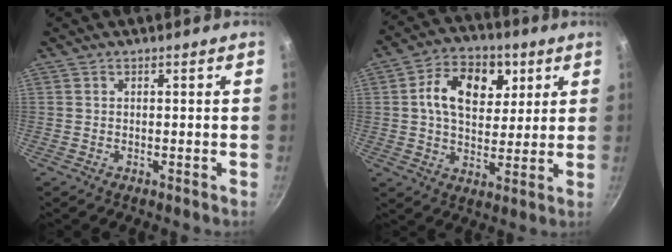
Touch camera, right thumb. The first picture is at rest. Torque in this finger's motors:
{"motor_torque": [0.14, 0.24, 0.74, -0.72, 0.29]}